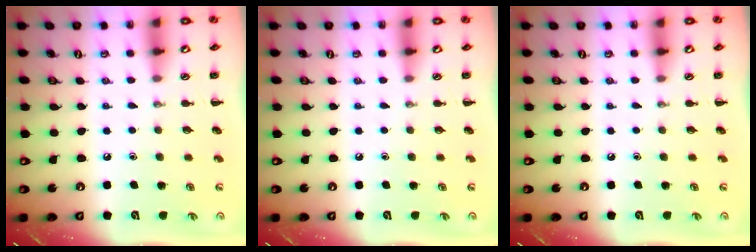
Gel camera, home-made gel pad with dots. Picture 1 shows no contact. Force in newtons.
{"total": 0.0}
{"total": 0.0}